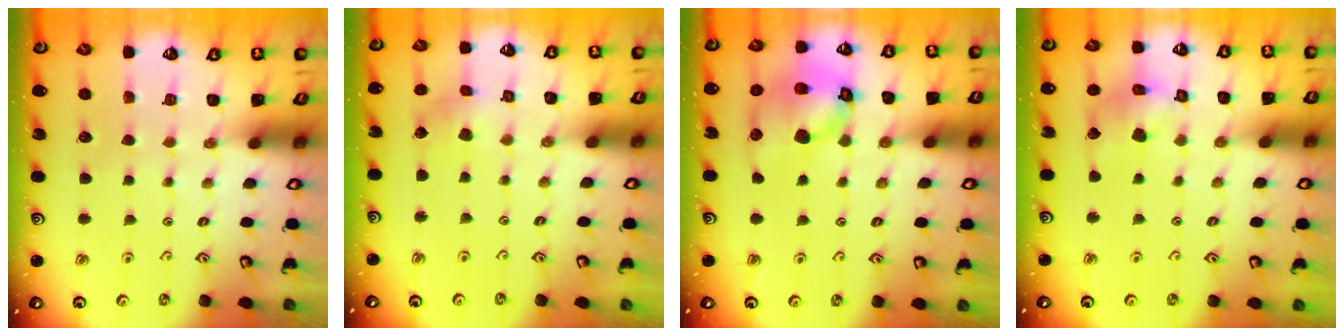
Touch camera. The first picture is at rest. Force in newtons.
{"total": 2.7, "press": 2.6, "slide": 0.3}
{"total": 16.5, "press": 16.4, "slide": 2.2}
{"total": 12.9, "press": 12.8, "slide": 1.8}